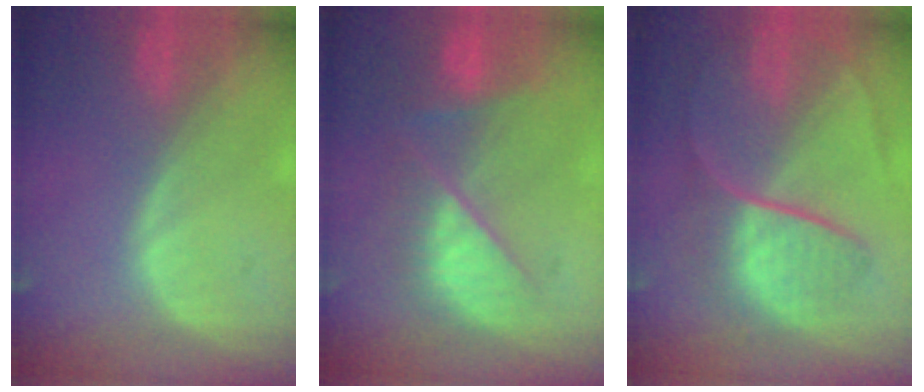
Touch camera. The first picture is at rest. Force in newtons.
{"total": 7.7, "press": 7.5, "slide": 1.7}
{"total": 9.0, "press": 7.5, "slide": 5.0}